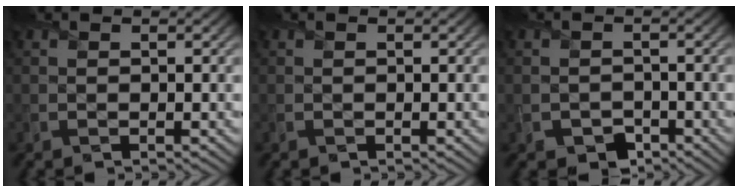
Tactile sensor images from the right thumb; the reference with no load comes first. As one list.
[{"total": 0.0}, {"total": 2.6, "force": [-1.5, 2.0, 0.8], "torque": [-0.013, -0.011, -0.028]}]